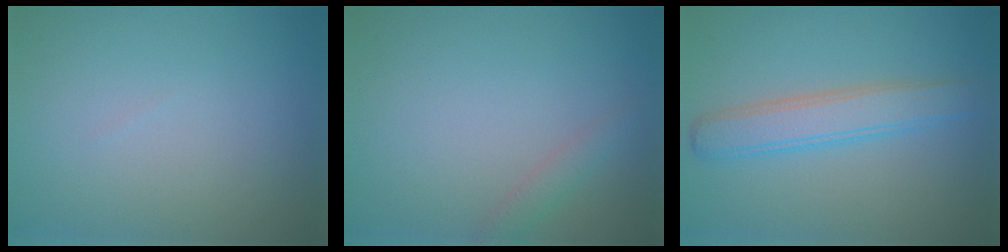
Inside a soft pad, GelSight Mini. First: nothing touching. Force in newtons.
{"total": 1.3, "press": 1.3, "slide": 0.1}
{"total": 3.9, "press": 3.9, "slide": 0.1}